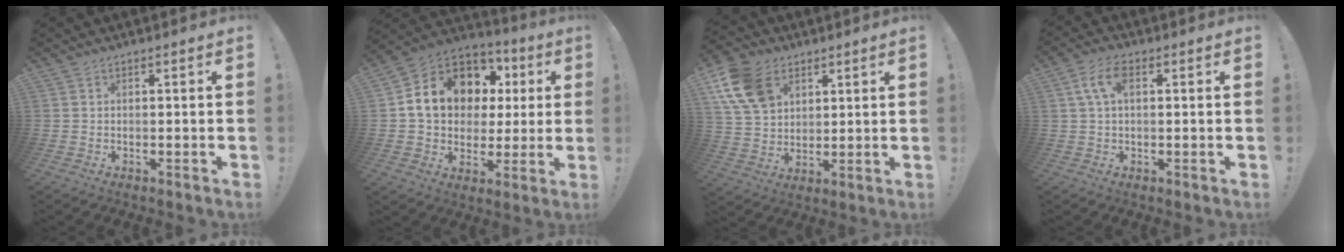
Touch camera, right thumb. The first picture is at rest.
{"total": 16.0, "force": [5.2, 12.4, 8.7], "torque": [-0.134, -0.024, 0.112]}
{"total": 15.0, "force": [7.0, 10.8, 7.8], "torque": [-0.142, -0.028, 0.138]}
{"total": 6.7, "force": [1.8, 3.4, 5.5], "torque": [-0.107, 0.006, 0.032]}